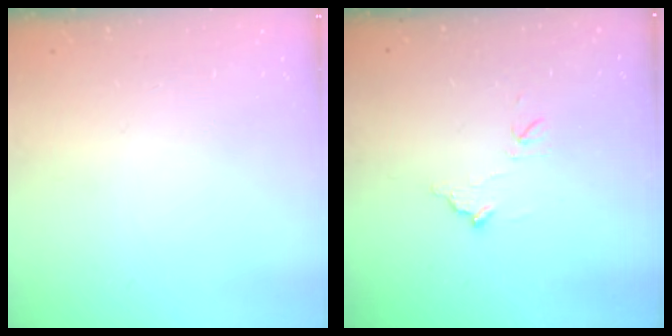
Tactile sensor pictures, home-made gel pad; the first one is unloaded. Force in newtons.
{"total": 7.9, "press": 7.9, "slide": 0.3}